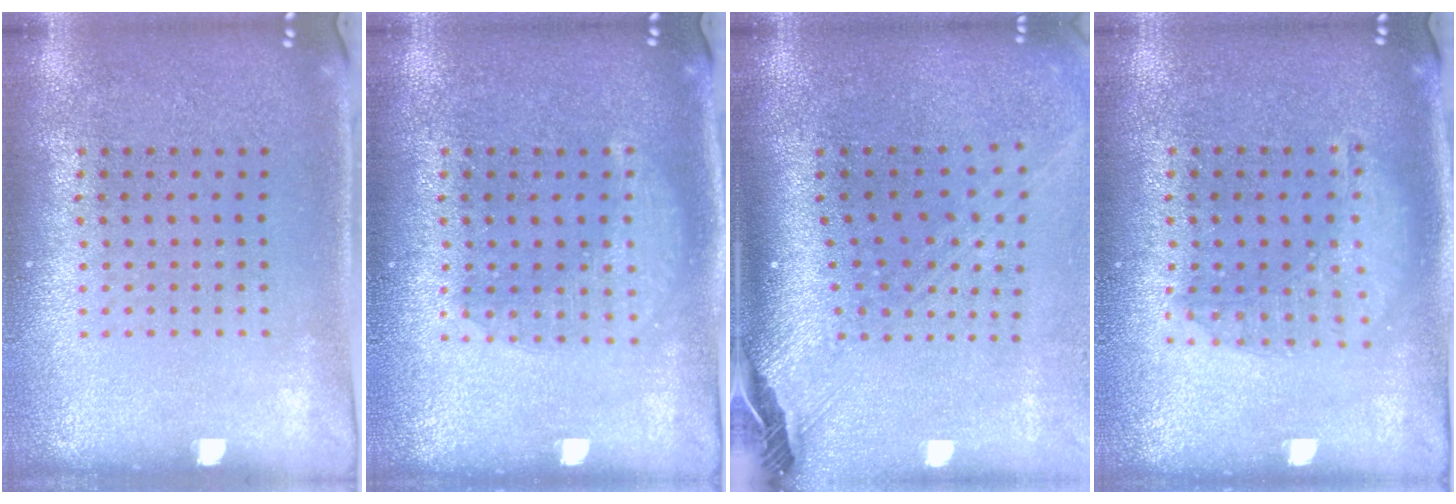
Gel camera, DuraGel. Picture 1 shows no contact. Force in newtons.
{"total": 1.9, "press": 1.9, "slide": 0.3}
{"total": 2.9, "press": 2.0, "slide": 2.0}
{"total": 1.3, "press": 1.3, "slide": 0.4}